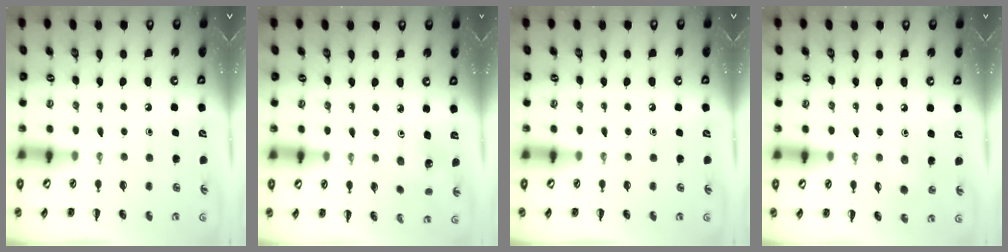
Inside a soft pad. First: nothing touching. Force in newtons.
{"total": 2.3, "press": 2.2, "slide": 0.7}
{"total": 0.0}
{"total": 2.4, "press": 2.2, "slide": 0.9}